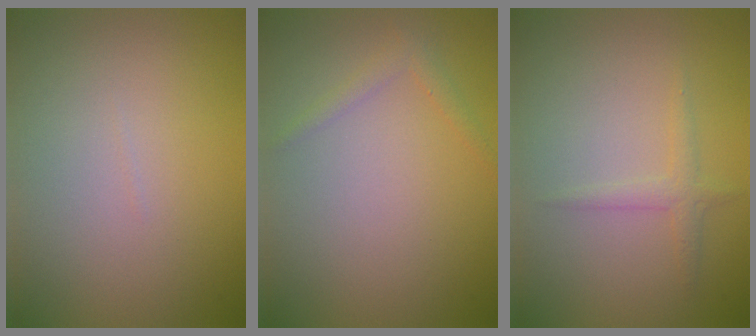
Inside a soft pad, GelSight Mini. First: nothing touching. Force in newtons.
{"total": 1.2, "press": 1.2, "slide": 0.1}
{"total": 1.3, "press": 1.3, "slide": 0.0}